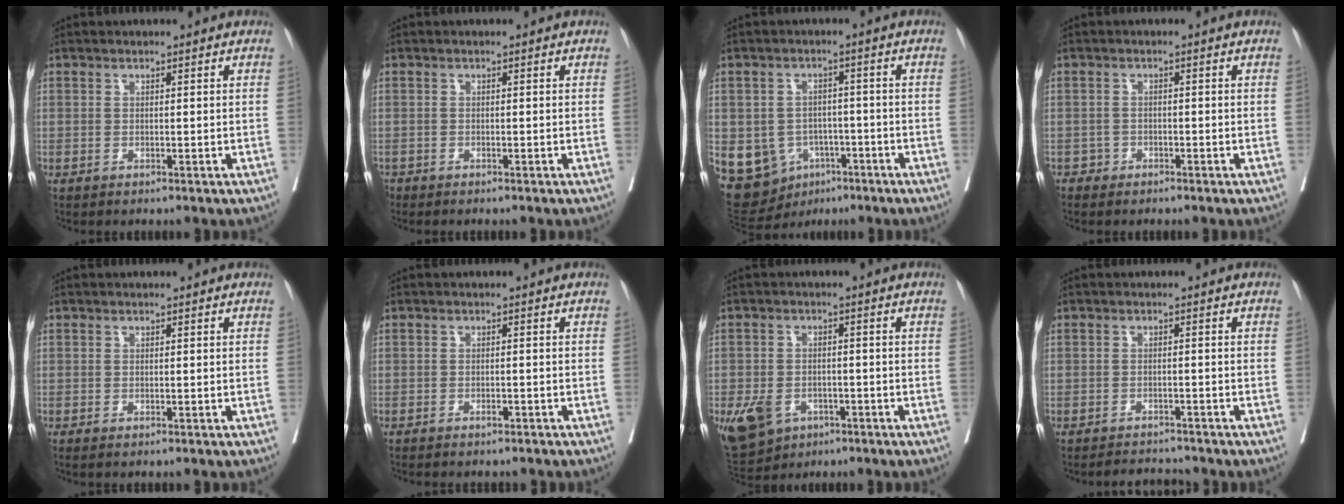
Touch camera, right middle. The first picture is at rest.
{"total": 0.9, "force": [-0.8, 0.4, 0.1], "torque": [-0.008, -0.002, -0.015]}
{"total": 11.5, "force": [-4.3, 9.8, 4.1], "torque": [-0.087, 0.019, -0.051]}
{"total": 1.3, "force": [-0.9, 0.9, -0.1], "torque": [0.003, 0.006, -0.019]}
{"total": 0.0}
{"total": 1.8, "force": [-1.5, 0.5, 0.9], "torque": [-0.018, -0.002, -0.016]}
{"total": 10.2, "force": [-4.8, 7.6, 4.8], "torque": [-0.116, 0.000, -0.066]}
{"total": 2.5, "force": [-2.5, 0.1, -0.2], "torque": [0.002, -0.009, -0.039]}